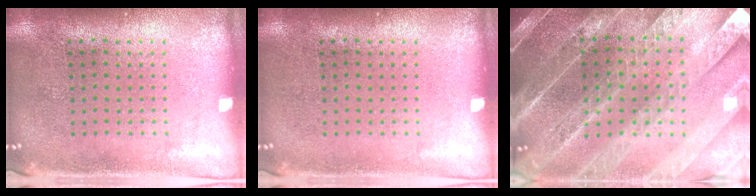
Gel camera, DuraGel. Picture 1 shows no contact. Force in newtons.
{"total": 0.0}
{"total": 5.1, "press": 4.4, "slide": 2.6}